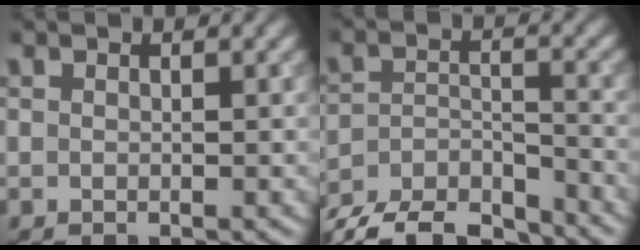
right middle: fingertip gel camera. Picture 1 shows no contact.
{"total": 9.2, "force": [-8.4, 2.6, 2.8], "torque": [-0.049, -0.011, -0.141]}